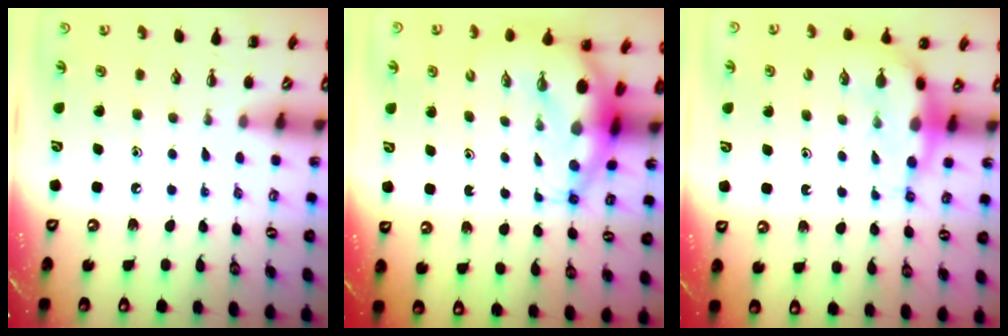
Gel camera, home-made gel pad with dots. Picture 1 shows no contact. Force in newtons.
{"total": 7.6, "press": 7.3, "slide": 2.0}
{"total": 6.7, "press": 6.5, "slide": 1.6}